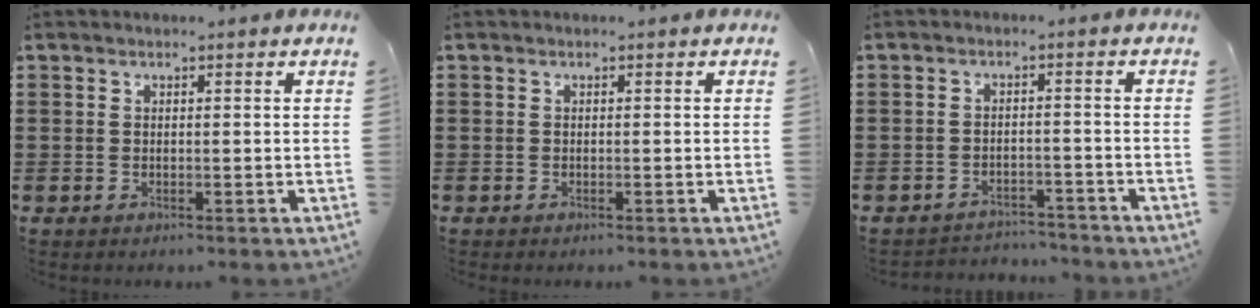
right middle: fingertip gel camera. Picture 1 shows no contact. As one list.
[{"total": 0.0}, {"total": 3.0, "force": [-2.9, 0.4, -0.2], "torque": [-0.007, -0.001, -0.063]}]